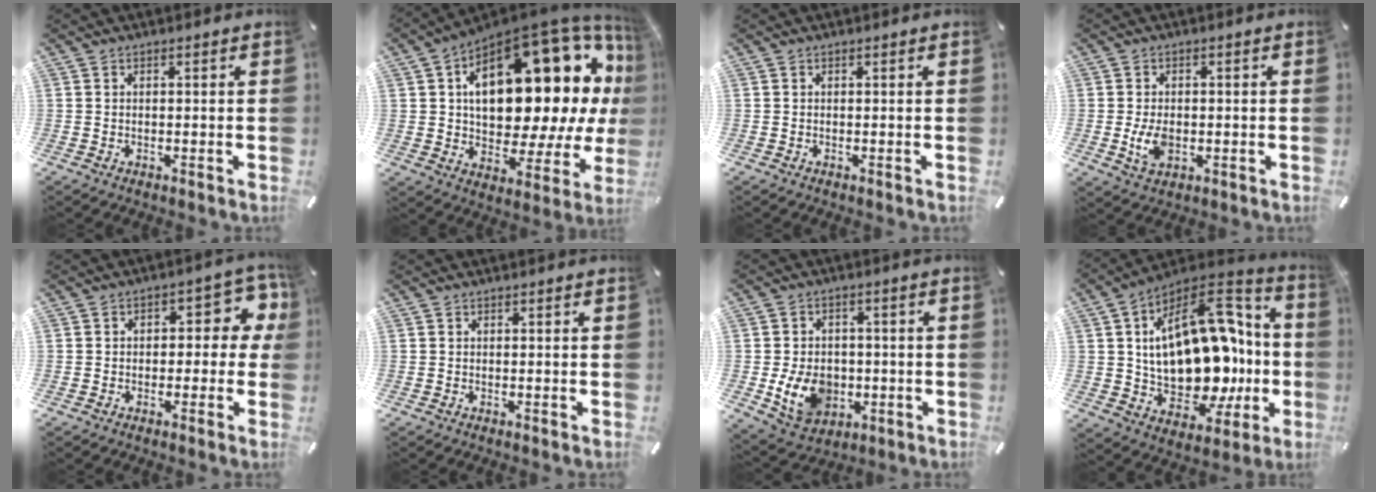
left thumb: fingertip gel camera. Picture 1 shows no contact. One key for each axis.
{"total": 27.9, "fx": 8.8, "fy": 14.3, "fz": 22.3, "tx": -0.314, "ty": -0.083, "tz": 0.158}
{"total": 0.0}
{"total": 5.4, "fx": -0.9, "fy": 3.6, "fz": 4.0, "tx": -0.095, "ty": -0.004, "tz": -0.018}
{"total": 8.6, "fx": 1.2, "fy": 5.6, "fz": 6.4, "tx": -0.080, "ty": -0.001, "tz": 0.018}
{"total": 0.0}
{"total": 11.1, "fx": -2.5, "fy": 8.8, "fz": 6.2, "tx": -0.127, "ty": 0.015, "tz": -0.040}
{"total": 27.0, "fx": 0.9, "fy": 17.4, "fz": 20.7, "tx": -0.344, "ty": -0.026, "tz": 0.039}